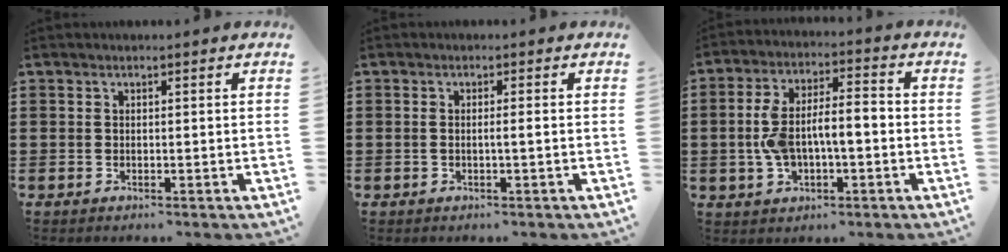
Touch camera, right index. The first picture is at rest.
{"total": 1.2, "force": [-0.2, -0.1, 1.2], "torque": [-0.023, -0.003, -0.004]}
{"total": 8.2, "force": [-1.3, 3.9, 7.1], "torque": [-0.156, 0.005, -0.030]}